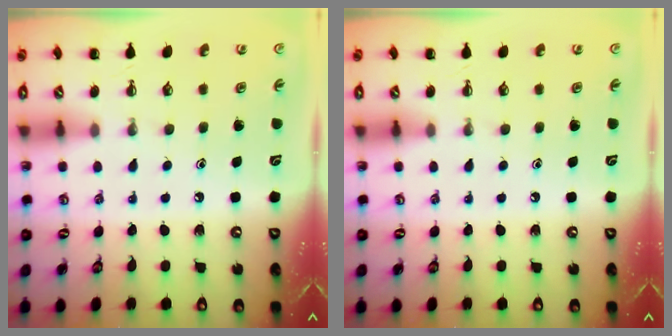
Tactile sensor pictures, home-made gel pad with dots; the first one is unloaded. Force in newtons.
{"total": 0.0}